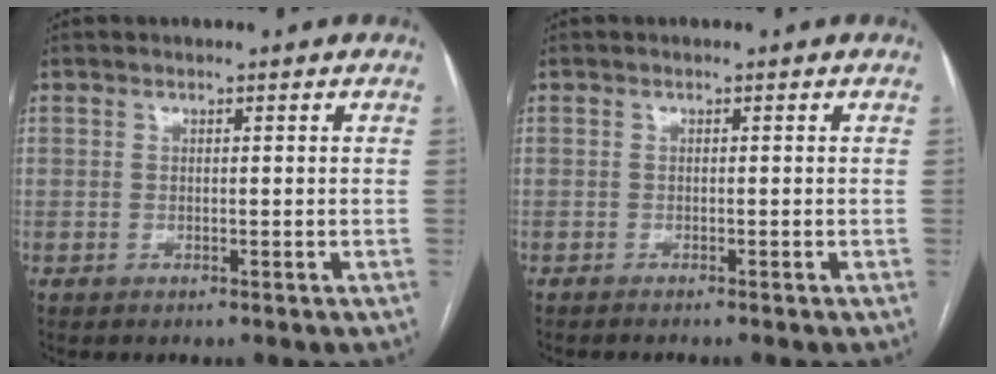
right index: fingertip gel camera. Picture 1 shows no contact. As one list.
[{"total": 1.7, "force": [-1.5, -0.1, 0.8], "torque": [-0.009, 0.000, -0.019]}]